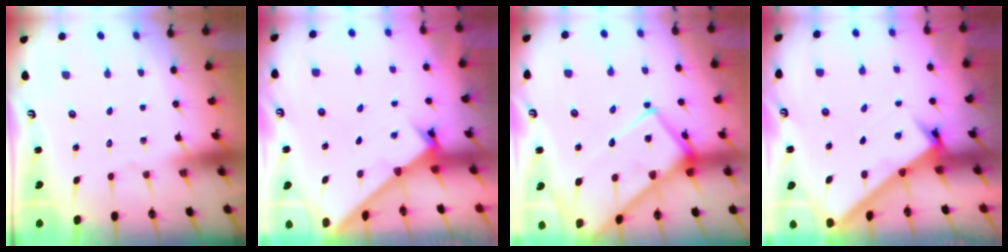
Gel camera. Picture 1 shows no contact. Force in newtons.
{"total": 1.7, "press": 1.7, "slide": 0.2}
{"total": 18.4, "press": 18.3, "slide": 1.7}
{"total": 2.7, "press": 2.7, "slide": 0.3}